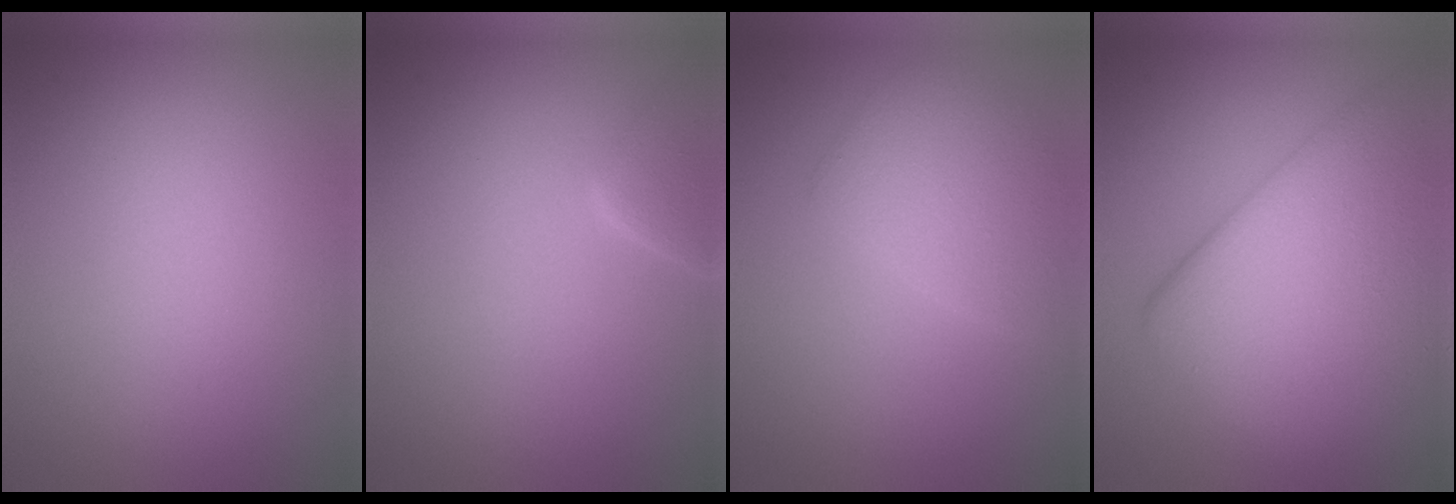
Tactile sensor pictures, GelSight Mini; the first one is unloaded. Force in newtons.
{"total": 2.7, "press": 2.7, "slide": 0.2}
{"total": 2.9, "press": 2.9, "slide": 0.2}
{"total": 10.7, "press": 10.7, "slide": 0.6}